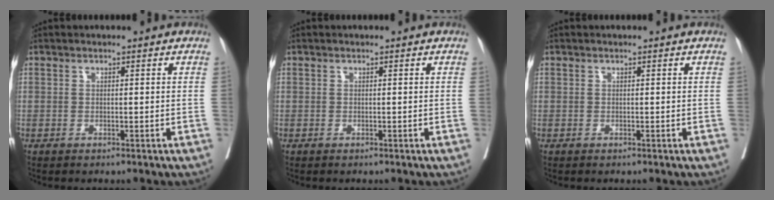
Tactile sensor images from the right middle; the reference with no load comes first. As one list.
[{"total": 0.0}, {"total": 0.0}]